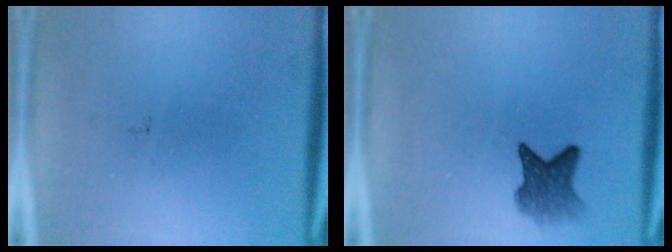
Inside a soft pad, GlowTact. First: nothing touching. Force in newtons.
{"total": 4.7}